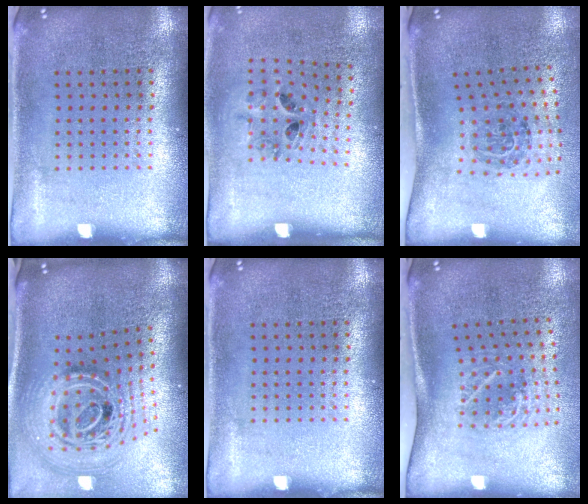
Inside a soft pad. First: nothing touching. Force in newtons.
{"total": 1.2, "press": 0.8, "slide": 0.9}
{"total": 1.7, "press": 1.1, "slide": 1.3}
{"total": 2.9, "press": 1.9, "slide": 2.1}
{"total": 0.0}
{"total": 2.0, "press": 1.4, "slide": 1.4}